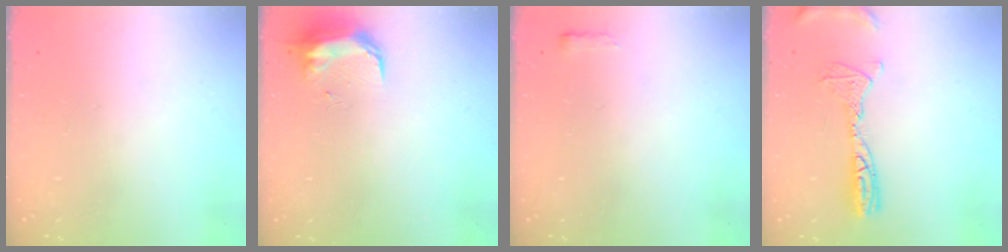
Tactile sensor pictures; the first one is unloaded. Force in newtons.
{"total": 8.9, "press": 8.9, "slide": 0.8}
{"total": 2.4, "press": 2.4, "slide": 0.4}
{"total": 14.6, "press": 12.8, "slide": 7.1}